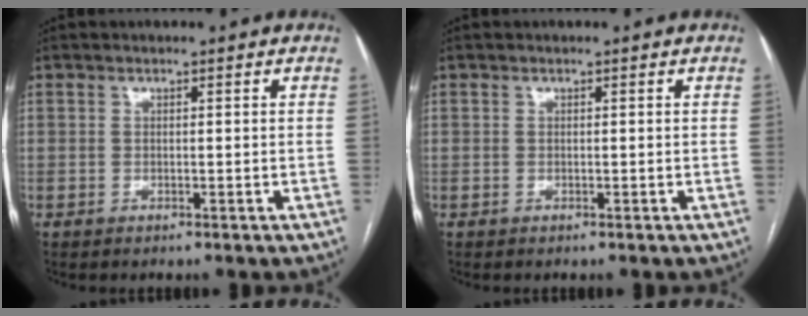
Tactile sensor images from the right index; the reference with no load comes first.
{"total": 0.0}